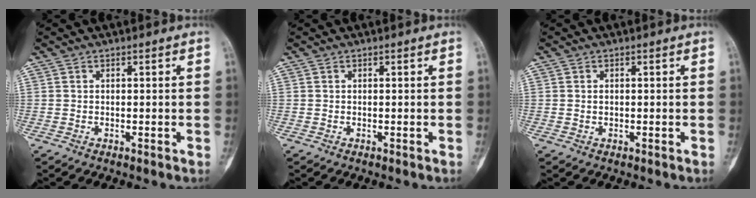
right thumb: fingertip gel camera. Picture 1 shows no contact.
{"total": 0.0}
{"total": 0.6, "force": [0.0, 0.5, 0.4], "torque": [-0.009, 0.000, 0.001]}